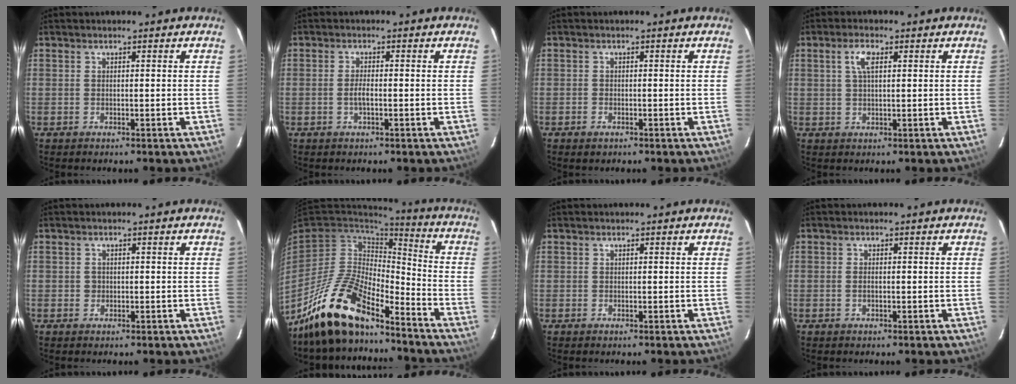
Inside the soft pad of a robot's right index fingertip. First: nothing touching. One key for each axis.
{"total": 1.8, "fx": -0.6, "fy": 0.5, "fz": 1.7, "tx": -0.034, "ty": -0.001, "tz": -0.012}
{"total": 1.3, "fx": -0.9, "fy": 0.8, "fz": 0.5, "tx": -0.008, "ty": -0.001, "tz": -0.015}
{"total": 3.5, "fx": 1.2, "fy": 1.3, "fz": 3.0, "tx": -0.060, "ty": 0.008, "tz": 0.023}
{"total": 1.1, "fx": -0.1, "fy": 1.1, "fz": 0.1, "tx": 0.001, "ty": 0.001, "tz": 0.000}
{"total": 17.7, "fx": -13.9, "fy": 5.8, "fz": 9.2, "tx": -0.192, "ty": -0.009, "tz": -0.259}
{"total": 0.5, "fx": 0.1, "fy": 0.5, "fz": -0.1, "tx": 0.006, "ty": 0.003, "tz": 0.000}
{"total": 1.1, "fx": -0.2, "fy": 0.6, "fz": 0.9, "tx": -0.019, "ty": 0.000, "tz": -0.004}